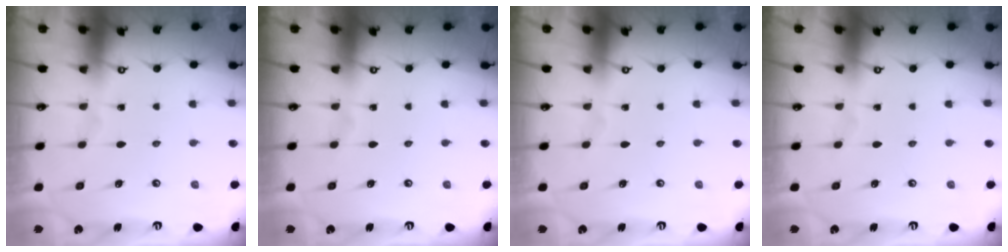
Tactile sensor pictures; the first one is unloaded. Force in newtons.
{"total": 0.0}
{"total": 0.0}
{"total": 0.0}